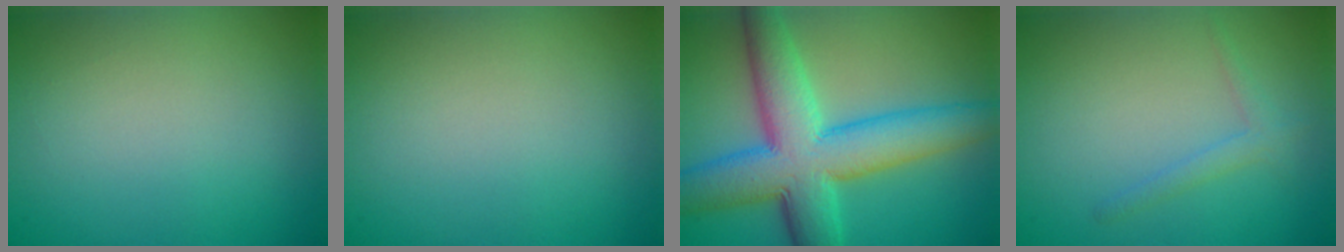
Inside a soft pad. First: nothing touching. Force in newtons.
{"total": 0.0}
{"total": 10.7, "press": 10.7, "slide": 0.2}
{"total": 1.4, "press": 1.4, "slide": 0.1}